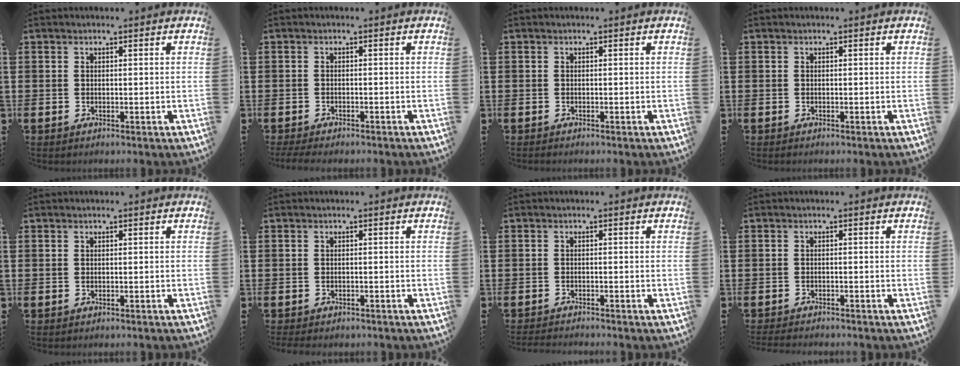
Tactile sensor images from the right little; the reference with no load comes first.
{"total": 1.1, "force": [-1.0, 0.2, 0.5], "torque": [-0.010, 0.000, -0.021]}
{"total": 0.0}
{"total": 0.0}
{"total": 0.0}
{"total": 0.7, "force": [-0.6, 0.1, 0.0], "torque": [-0.001, -0.001, -0.014]}
{"total": 1.0, "force": [-1.0, -0.1, 0.1], "torque": [-0.001, 0.000, -0.021]}
{"total": 1.3, "force": [-1.3, 0.0, 0.0], "torque": [-0.004, 0.001, -0.025]}